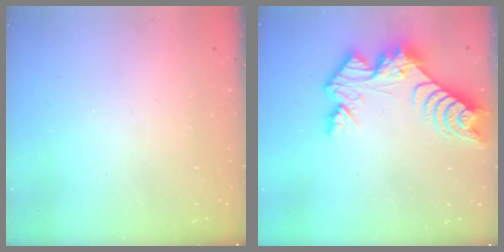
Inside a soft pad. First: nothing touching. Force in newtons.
{"total": 11.3, "press": 11.3, "slide": 0.8}